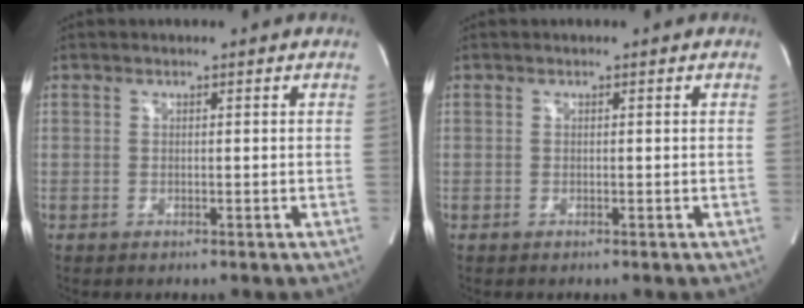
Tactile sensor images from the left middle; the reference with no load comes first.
{"total": 0.0}